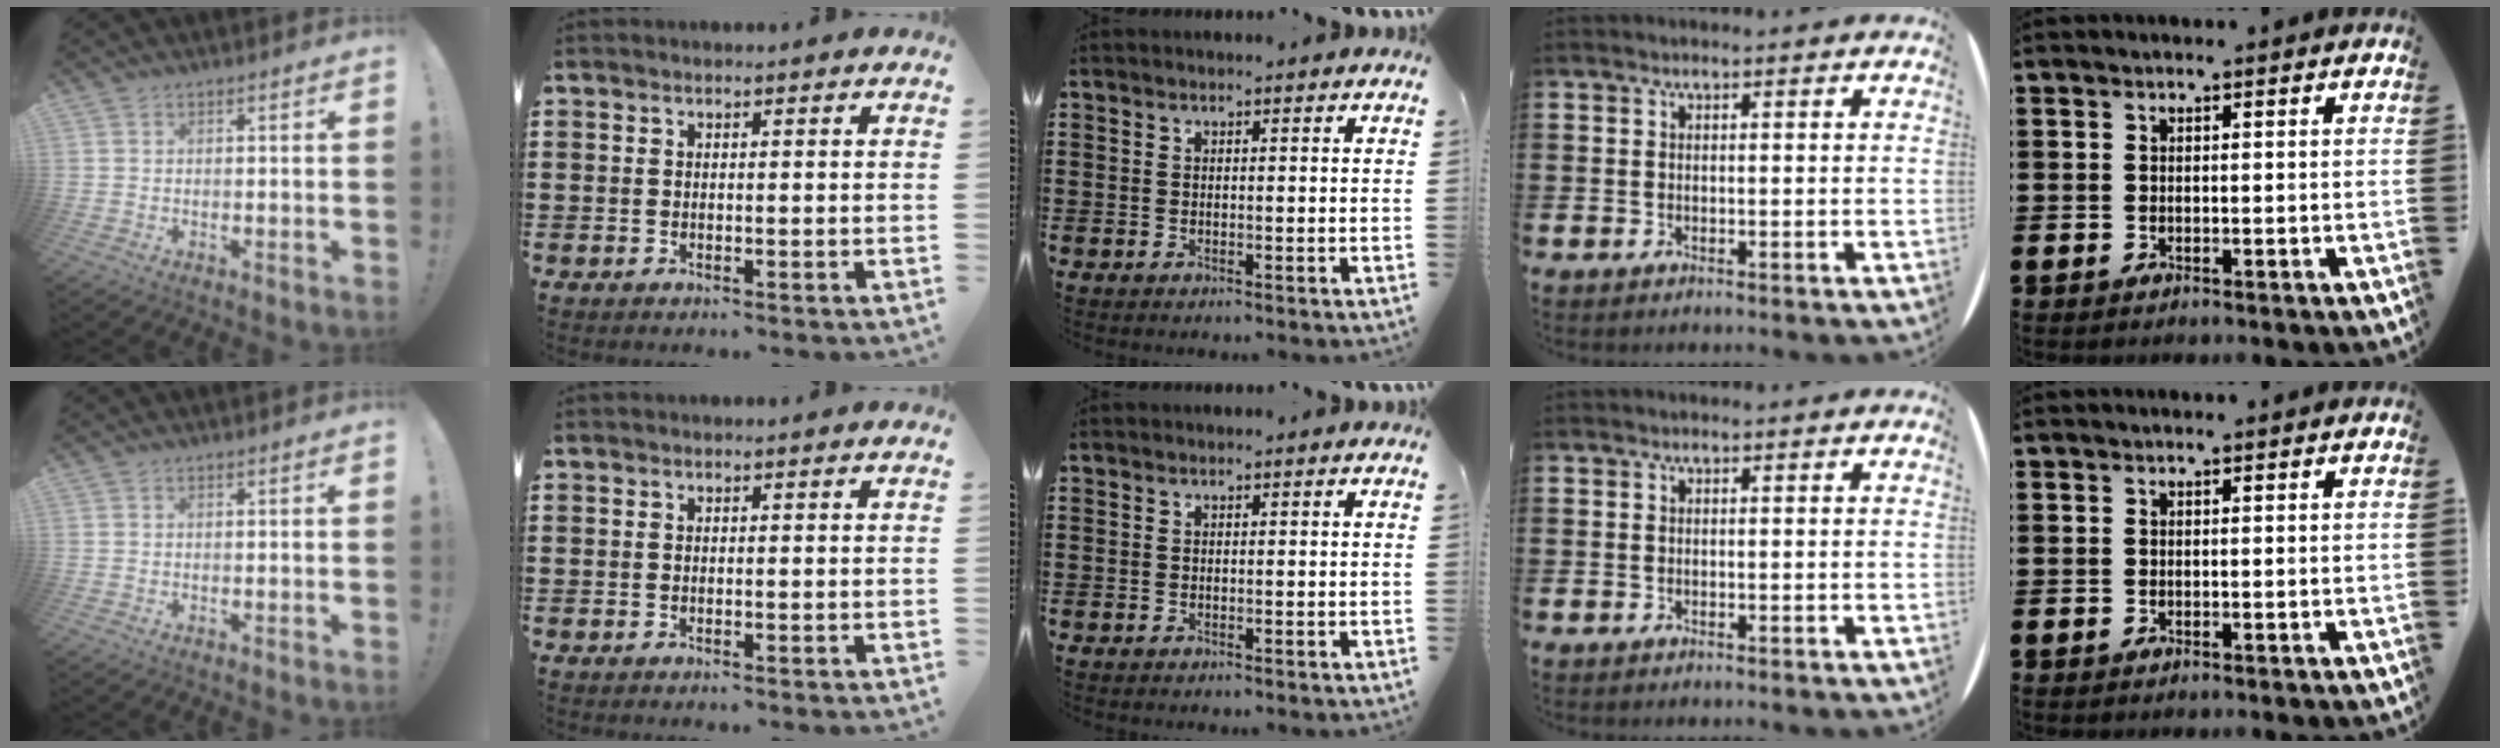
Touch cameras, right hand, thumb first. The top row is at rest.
{}